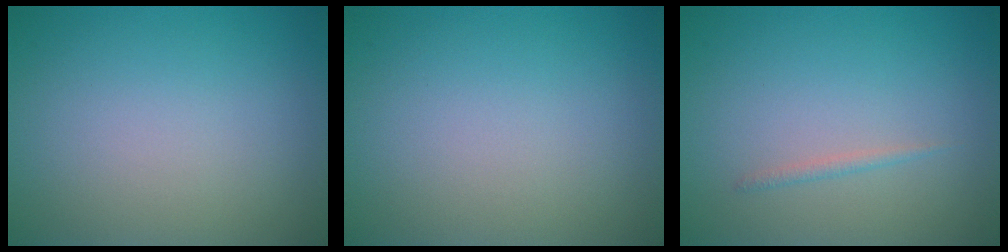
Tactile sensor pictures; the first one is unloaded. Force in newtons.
{"total": 0.0}
{"total": 0.7, "press": 0.7, "slide": 0.1}